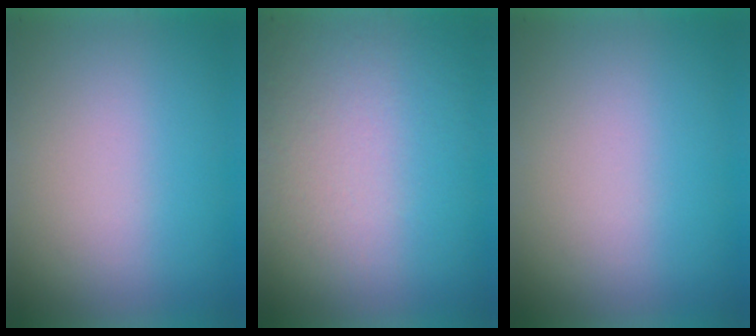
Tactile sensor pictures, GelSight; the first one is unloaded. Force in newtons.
{"total": 4.4}
{"total": 0.0}